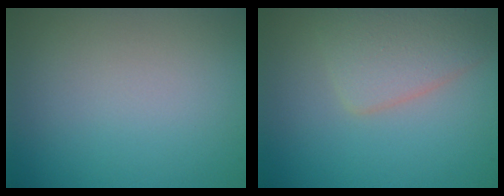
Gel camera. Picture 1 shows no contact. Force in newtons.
{"total": 3.6, "press": 3.6, "slide": 0.1}